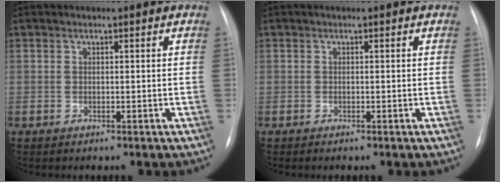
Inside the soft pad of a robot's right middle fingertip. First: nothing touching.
{"total": 0.0}